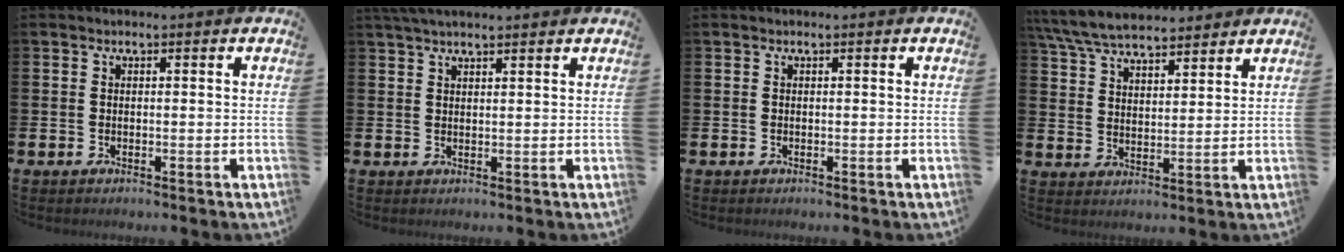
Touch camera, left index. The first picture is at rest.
{"total": 2.9, "force": [2.6, 0.4, 1.2], "torque": [-0.022, -0.004, 0.047]}
{"total": 0.0}
{"total": 7.0, "force": [6.6, 1.5, 1.9], "torque": [-0.061, -0.025, 0.122]}